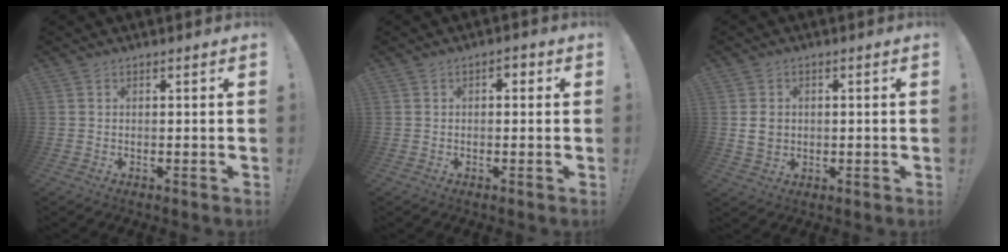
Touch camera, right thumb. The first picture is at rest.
{"total": 2.1, "force": [-0.6, 1.5, 1.4], "torque": [-0.023, 0.010, -0.014]}
{"total": 4.6, "force": [0.1, 3.9, 2.5], "torque": [-0.048, 0.001, 0.000]}